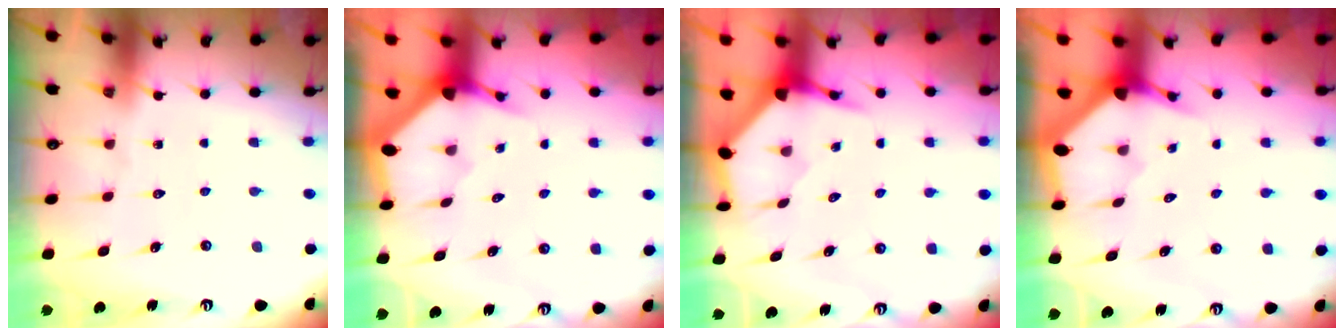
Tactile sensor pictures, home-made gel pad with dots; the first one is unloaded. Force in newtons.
{"total": 2.9, "press": 2.9, "slide": 0.2}
{"total": 4.0, "press": 4.0, "slide": 0.4}
{"total": 2.9, "press": 2.9, "slide": 0.2}